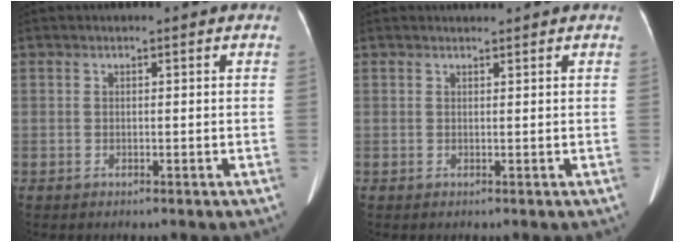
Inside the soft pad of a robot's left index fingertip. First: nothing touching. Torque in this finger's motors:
{"motor_torque": [0.02, -0.60, -0.01, 0.01]}